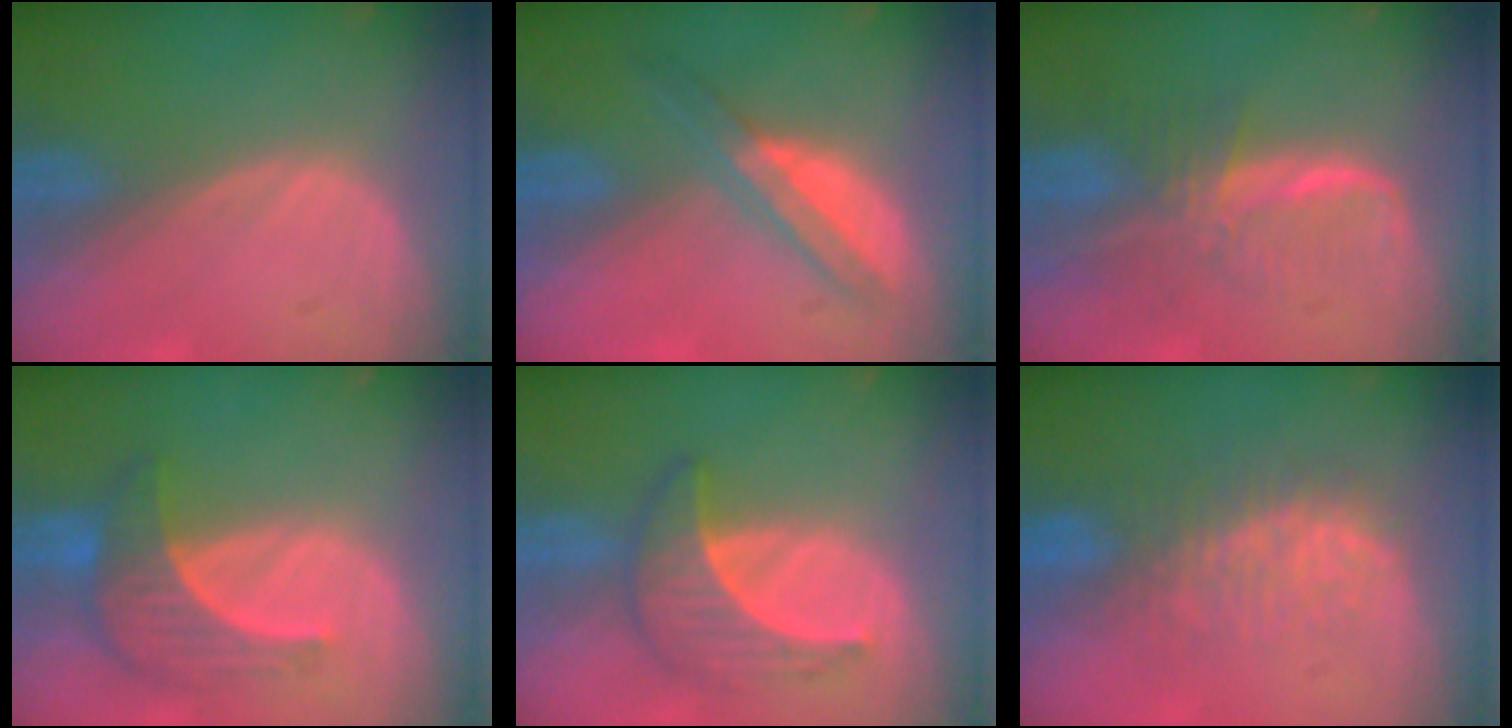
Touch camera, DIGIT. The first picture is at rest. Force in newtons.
{"total": 5.9, "press": 5.4, "slide": 2.3}
{"total": 7.6, "press": 6.7, "slide": 3.6}
{"total": 7.1, "press": 6.8, "slide": 2.2}
{"total": 6.9, "press": 6.4, "slide": 2.6}
{"total": 7.8, "press": 7.5, "slide": 2.2}